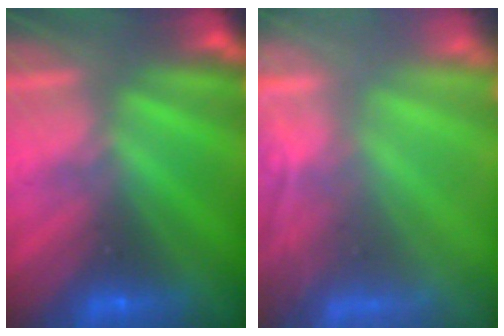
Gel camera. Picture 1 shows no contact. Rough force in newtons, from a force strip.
{"total": 7.5}